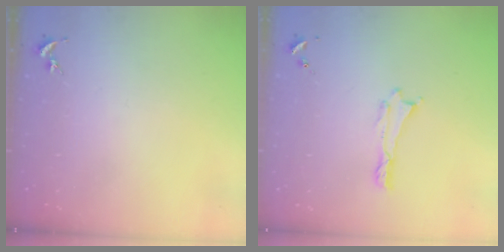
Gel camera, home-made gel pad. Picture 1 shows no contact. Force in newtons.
{"total": 0.0}